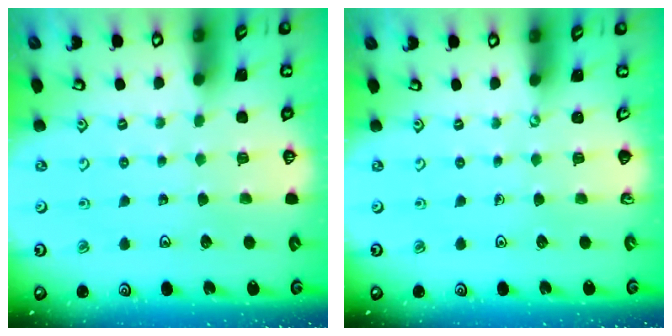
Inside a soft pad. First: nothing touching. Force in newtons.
{"total": 0.0}